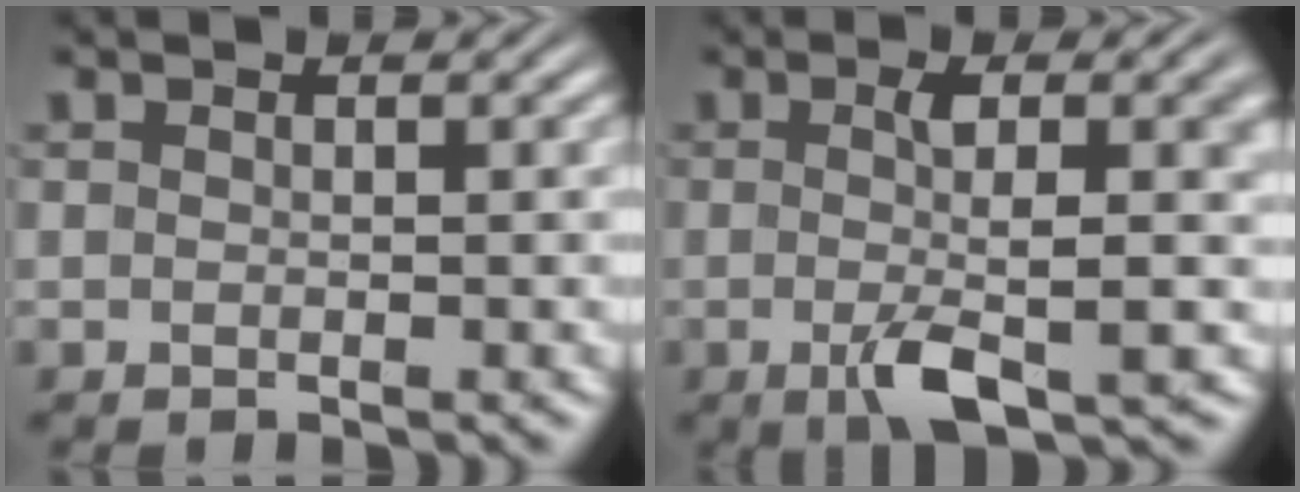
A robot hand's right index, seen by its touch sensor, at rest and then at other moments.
{"total": 5.1, "force": [-1.2, 1.0, 4.9], "torque": [-0.077, -0.010, -0.015]}